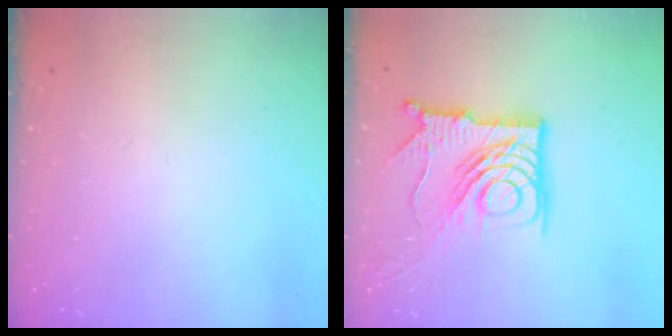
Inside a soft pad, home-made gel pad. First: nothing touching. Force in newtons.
{"total": 15.4, "press": 15.3, "slide": 1.7}